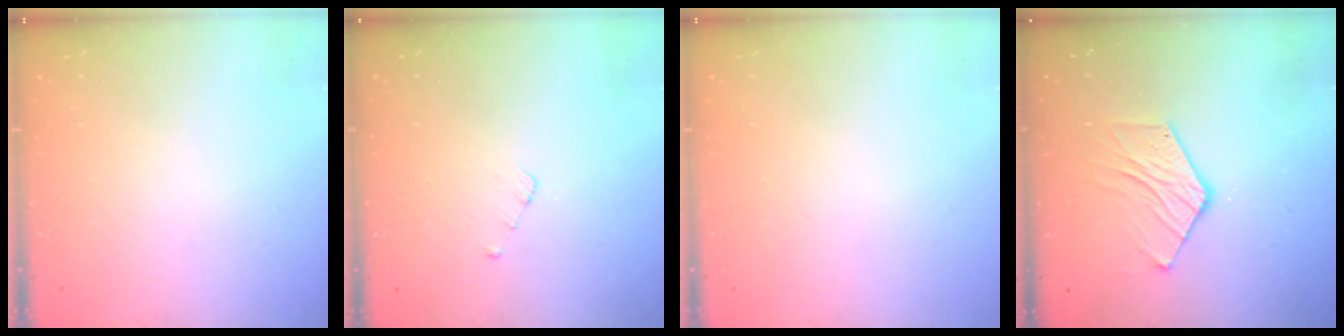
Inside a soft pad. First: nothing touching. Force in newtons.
{"total": 2.9, "press": 2.9, "slide": 0.2}
{"total": 0.0}
{"total": 9.1, "press": 9.1, "slide": 0.8}